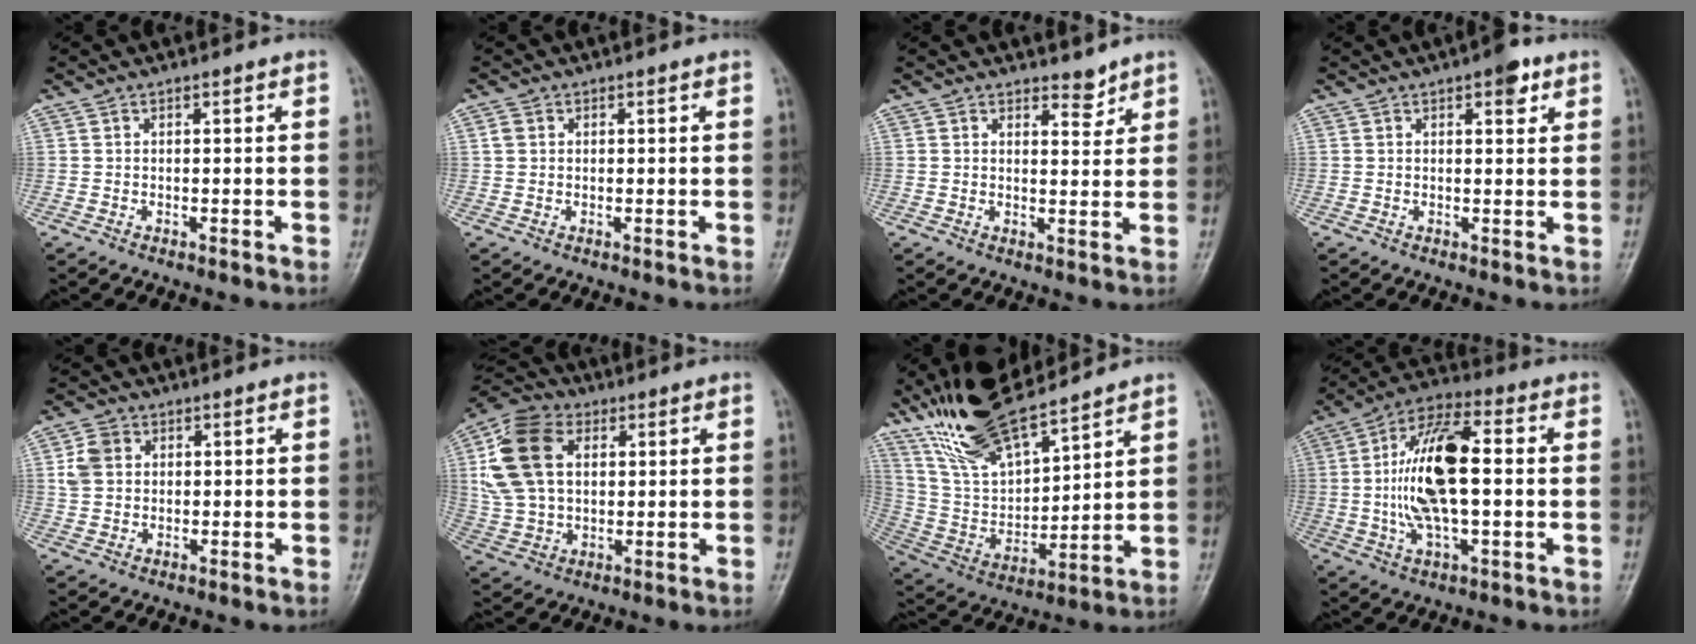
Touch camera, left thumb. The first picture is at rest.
{"total": 1.8, "force": [0.5, 1.5, 0.8], "torque": [-0.014, 0.004, 0.010]}
{"total": 2.9, "force": [2.5, 1.2, 0.8], "torque": [0.005, -0.022, 0.039]}
{"total": 3.8, "force": [2.1, 1.6, 2.7], "torque": [-0.023, -0.006, 0.024]}
{"total": 4.9, "force": [1.2, 4.1, 2.4], "torque": [-0.035, 0.004, 0.022]}
{"total": 15.4, "force": [3.9, 10.6, 10.4], "torque": [-0.196, 0.008, 0.073]}
{"total": 17.2, "force": [14.1, 4.9, 8.6], "torque": [-0.138, -0.065, 0.279]}
{"total": 16.3, "force": [0.4, 6.9, 14.8], "torque": [-0.287, 0.018, 0.003]}